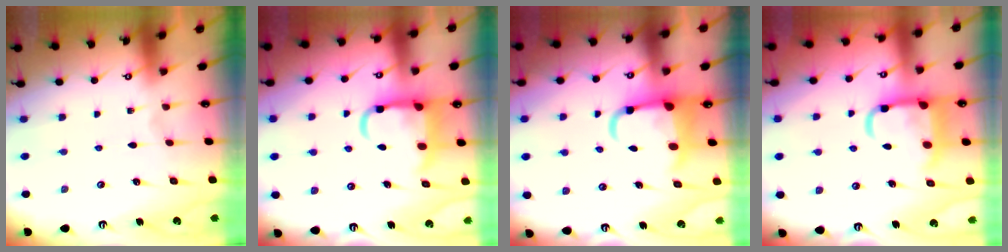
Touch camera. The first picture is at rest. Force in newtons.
{"total": 12.6, "press": 12.5, "slide": 1.6}
{"total": 7.4, "press": 7.2, "slide": 1.9}
{"total": 12.9, "press": 12.9, "slide": 1.4}